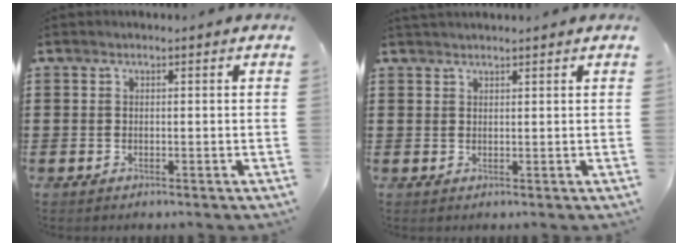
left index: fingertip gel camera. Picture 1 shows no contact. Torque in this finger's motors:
{"motor_torque": [0.41, 0.27, 0.00, 0.00]}